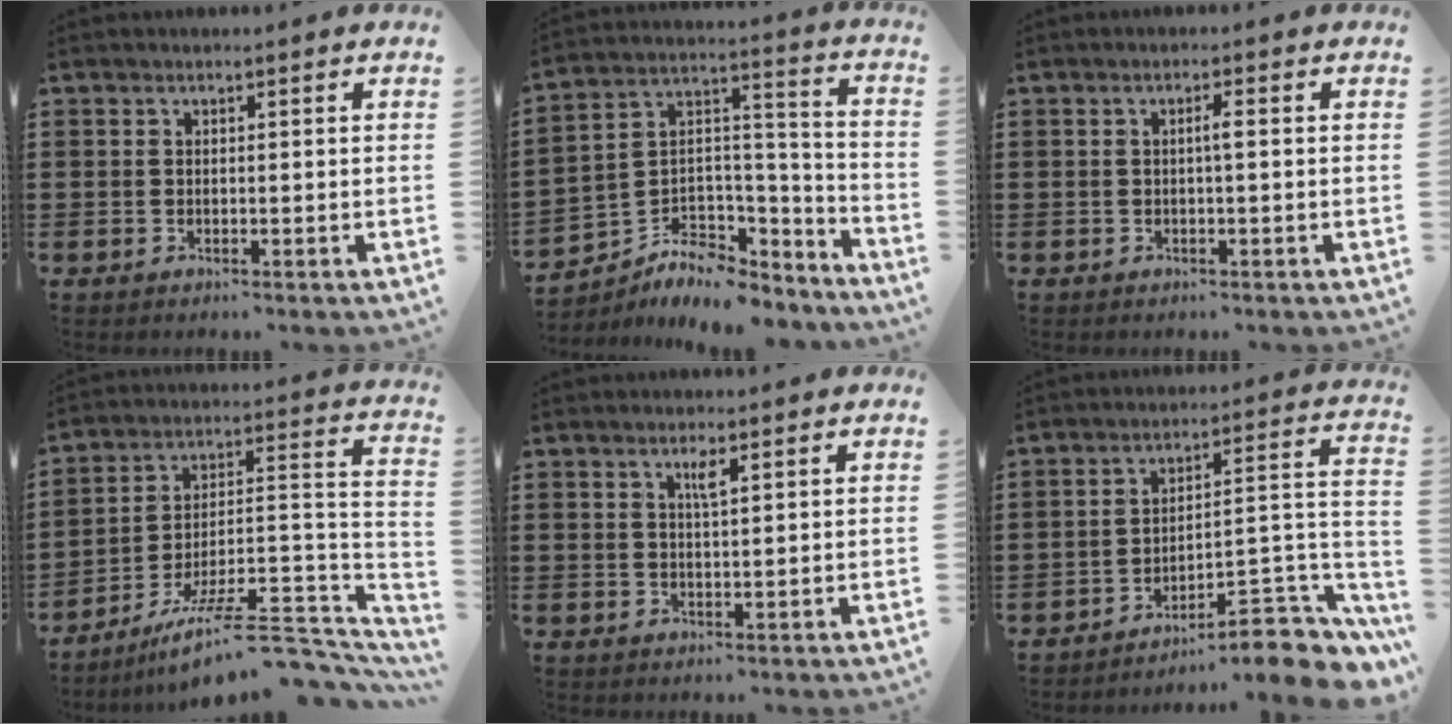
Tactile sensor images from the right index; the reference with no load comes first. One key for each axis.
{"total": 6.3, "fx": -4.6, "fy": 4.0, "fz": 1.6, "tx": -0.046, "ty": -0.003, "tz": -0.087}
{"total": 1.5, "fx": -0.1, "fy": 0.0, "fz": 1.5, "tx": -0.029, "ty": 0.001, "tz": -0.003}
{"total": 11.1, "fx": -8.1, "fy": 2.6, "fz": 7.2, "tx": -0.113, "ty": 0.018, "tz": -0.146}
{"total": 2.2, "fx": 1.1, "fy": 0.3, "fz": 1.8, "tx": -0.031, "ty": -0.001, "tz": 0.015}
{"total": 8.1, "fx": -6.3, "fy": 2.0, "fz": 4.7, "tx": -0.057, "ty": 0.001, "tz": -0.120}